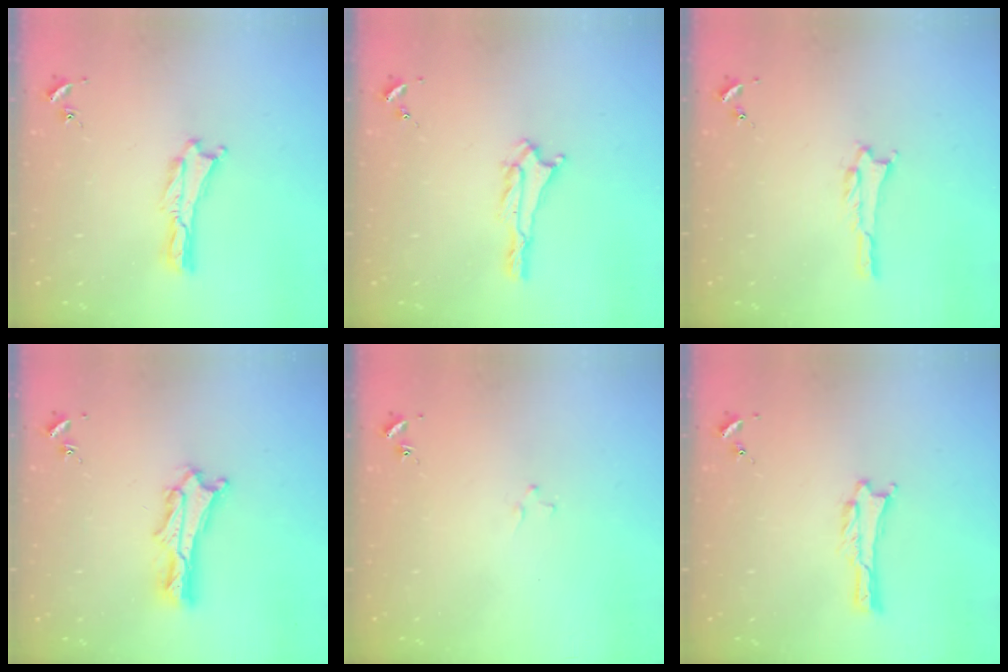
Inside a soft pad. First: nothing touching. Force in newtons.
{"total": 1.0, "press": 1.0, "slide": 0.1}
{"total": 0.5, "press": 0.5, "slide": 0.1}
{"total": 3.9, "press": 3.9, "slide": 0.4}
{"total": 1.2, "press": 1.2, "slide": 0.2}
{"total": 0.6, "press": 0.6, "slide": 0.1}